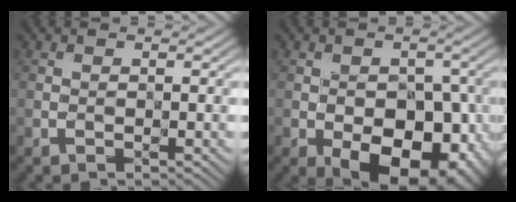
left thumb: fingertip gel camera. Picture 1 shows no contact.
{"total": 12.9, "force": [-5.6, 7.8, 8.6], "torque": [-0.090, -0.026, -0.066]}